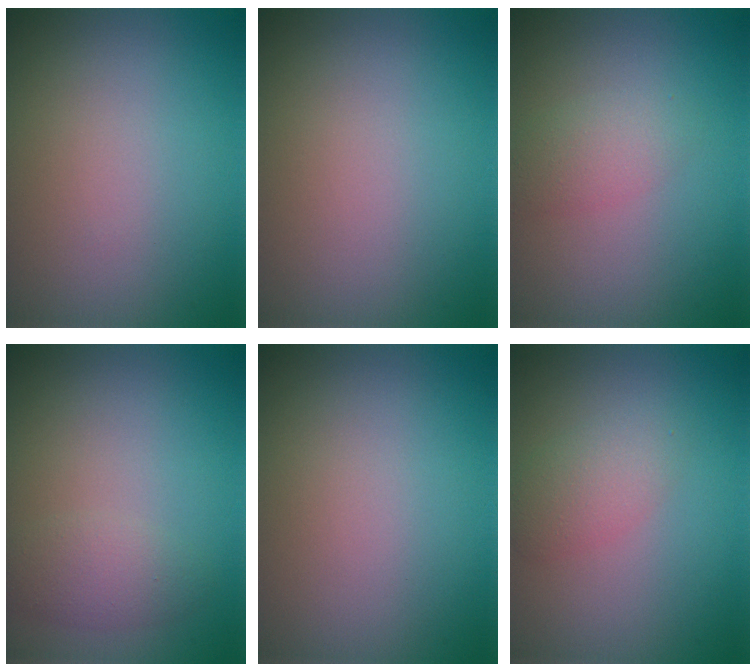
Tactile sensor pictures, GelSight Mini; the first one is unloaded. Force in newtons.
{"total": 0.0}
{"total": 2.3, "press": 2.3, "slide": 0.1}
{"total": 2.0, "press": 2.0, "slide": 0.1}
{"total": 0.0}
{"total": 2.6, "press": 2.6, "slide": 0.1}